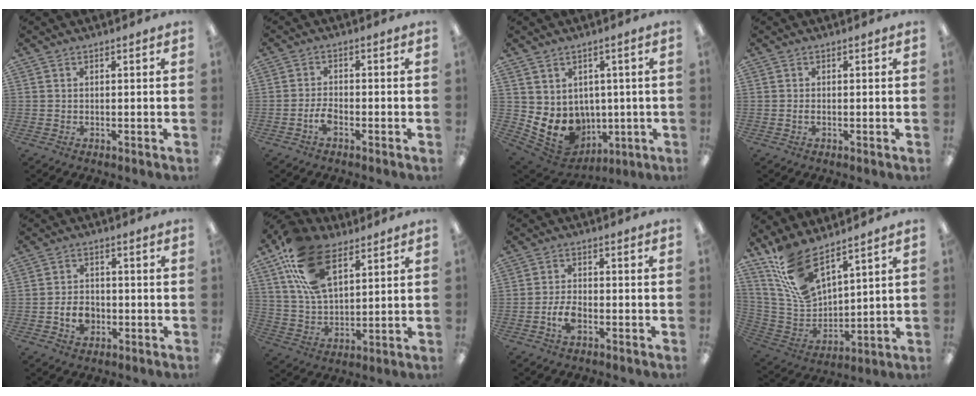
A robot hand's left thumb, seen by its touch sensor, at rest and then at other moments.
{"total": 3.4, "force": [-1.7, 1.5, 2.6], "torque": [-0.042, 0.010, -0.029]}
{"total": 10.0, "force": [-1.6, 8.4, 5.1], "torque": [-0.102, -0.008, -0.016]}
{"total": 0.7, "force": [-0.1, 0.3, 0.6], "torque": [-0.012, 0.000, -0.003]}
{"total": 5.4, "force": [-1.7, 4.0, 3.3], "torque": [-0.068, 0.007, -0.032]}
{"total": 18.5, "force": [9.9, 9.8, 12.1], "torque": [-0.242, -0.025, 0.181]}
{"total": 4.9, "force": [-1.9, 2.5, 3.7], "torque": [-0.071, 0.009, -0.035]}
{"total": 14.6, "force": [10.8, 5.8, 8.1], "torque": [-0.201, -0.055, 0.202]}